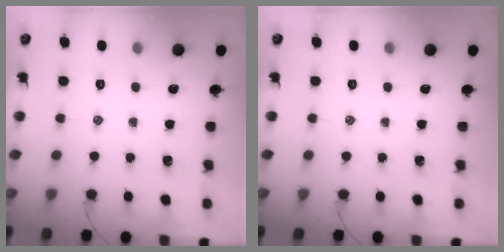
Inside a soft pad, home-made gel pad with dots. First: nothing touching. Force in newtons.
{"total": 0.0}